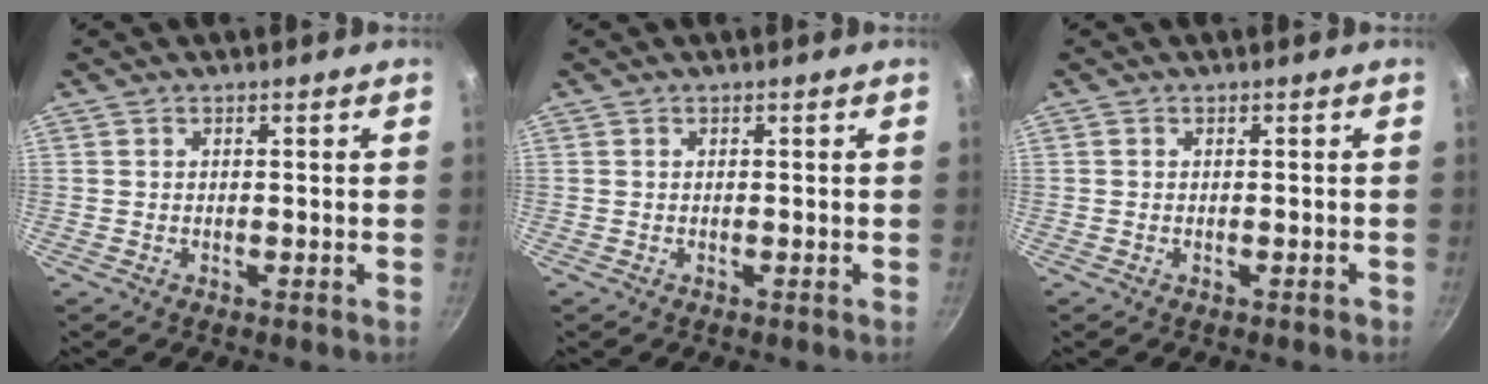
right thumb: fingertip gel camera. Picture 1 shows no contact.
{"total": 0.0}
{"total": 0.6, "force": [-0.3, 0.4, 0.3], "torque": [0.001, 0.006, -0.003]}